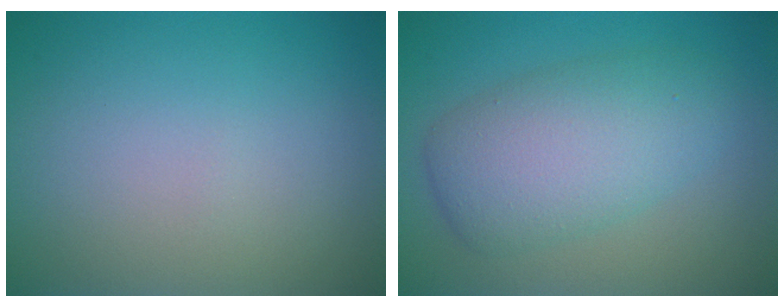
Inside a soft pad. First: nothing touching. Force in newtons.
{"total": 6.1, "press": 6.1, "slide": 0.2}